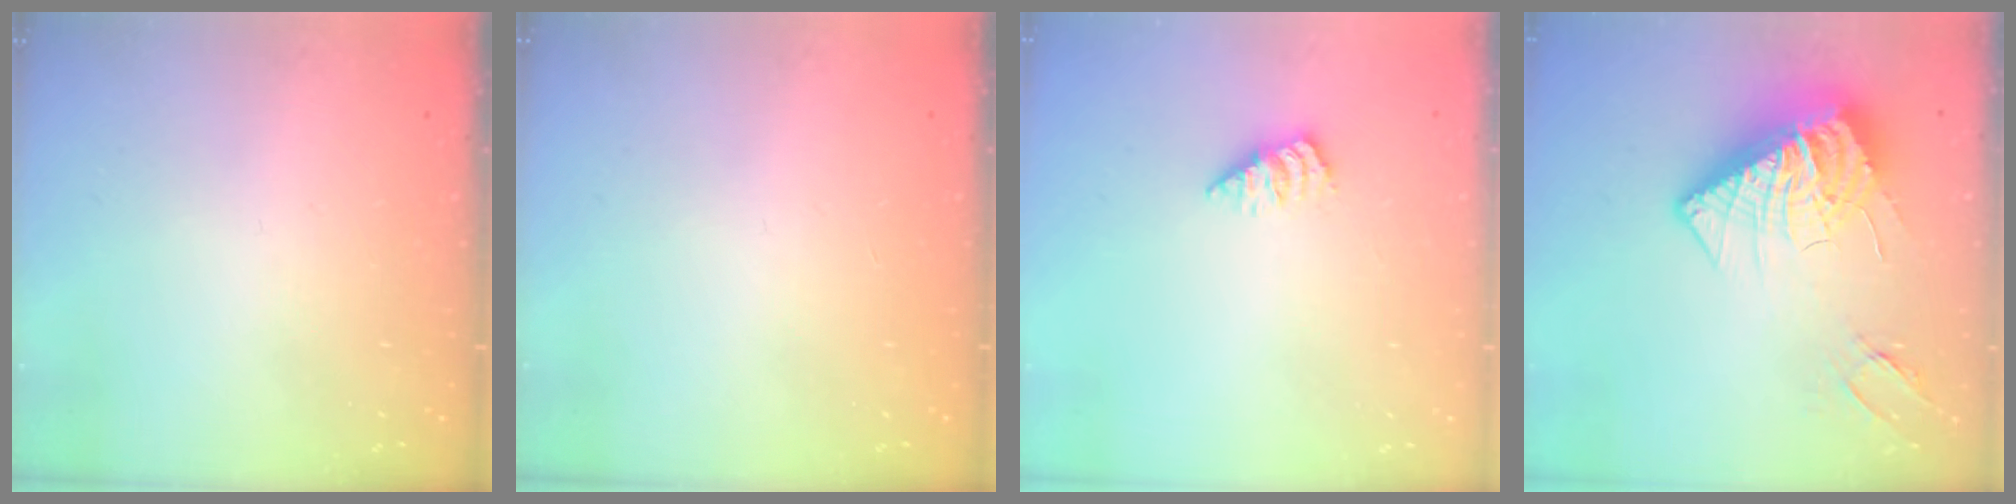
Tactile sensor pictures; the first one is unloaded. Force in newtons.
{"total": 0.0}
{"total": 1.7, "press": 1.7, "slide": 0.2}
{"total": 16.8, "press": 16.8, "slide": 1.7}